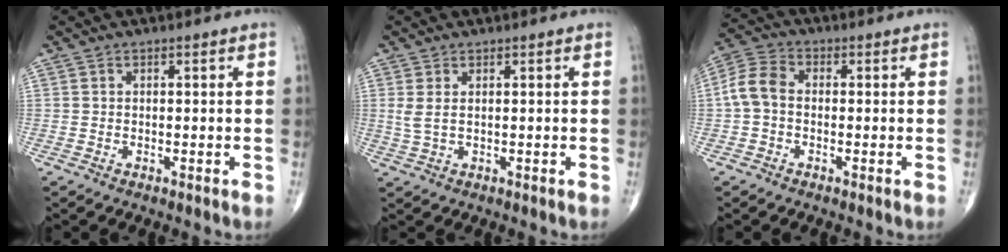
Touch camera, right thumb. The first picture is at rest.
{"total": 2.5, "force": [0.6, 0.9, 2.2], "torque": [-0.058, 0.002, 0.020]}
{"total": 6.1, "force": [-0.5, 4.2, 4.4], "torque": [-0.086, 0.019, -0.022]}